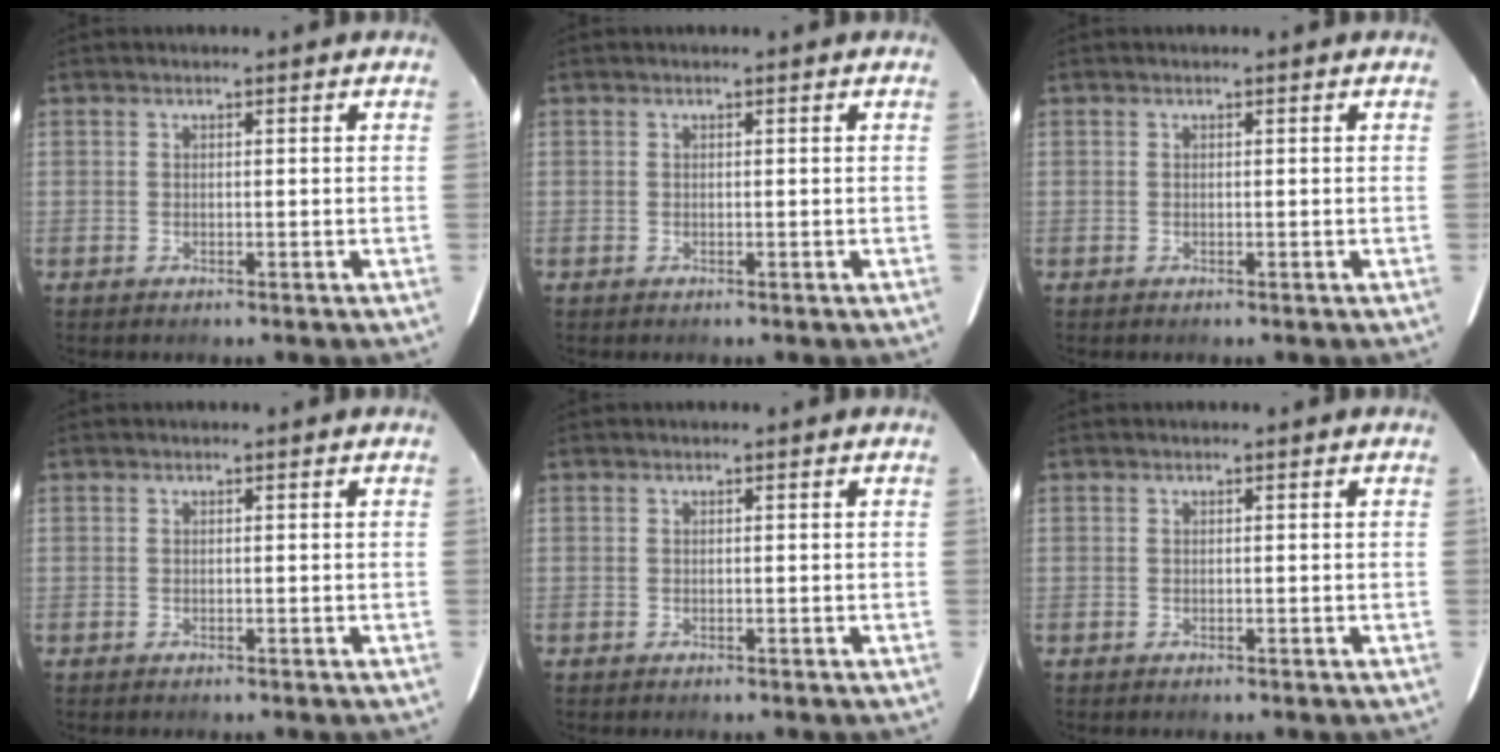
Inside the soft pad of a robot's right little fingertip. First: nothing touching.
{"total": 0.0}
{"total": 0.0}
{"total": 0.0}
{"total": 0.0}
{"total": 0.0}